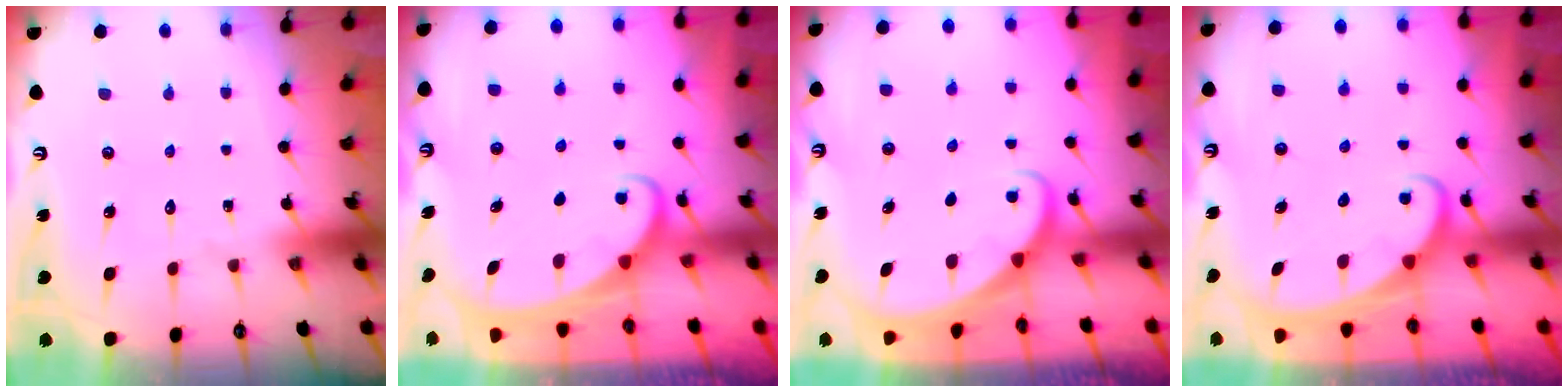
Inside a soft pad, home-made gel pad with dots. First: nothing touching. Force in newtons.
{"total": 2.4, "press": 2.4, "slide": 0.3}
{"total": 1.6, "press": 1.6, "slide": 0.0}
{"total": 2.2, "press": 2.2, "slide": 0.2}